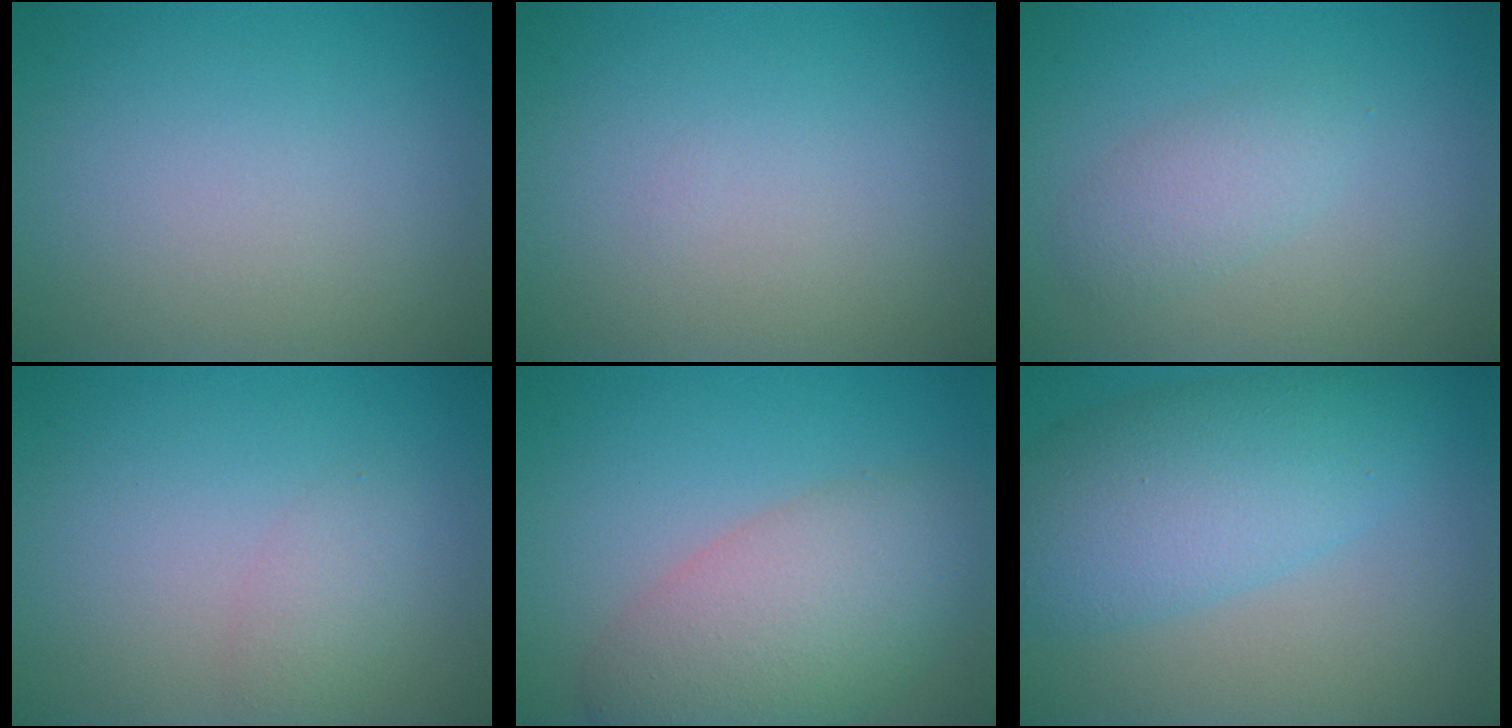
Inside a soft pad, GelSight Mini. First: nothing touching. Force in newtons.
{"total": 0.0}
{"total": 2.4, "press": 2.4, "slide": 0.2}
{"total": 1.6, "press": 1.6, "slide": 0.1}
{"total": 7.4, "press": 7.4, "slide": 0.6}
{"total": 7.4, "press": 7.4, "slide": 0.3}